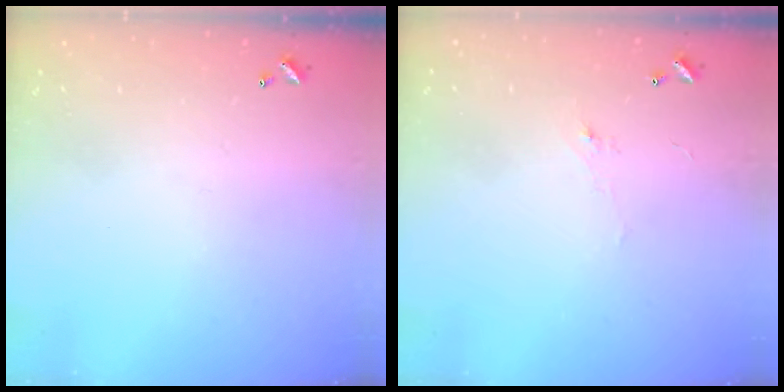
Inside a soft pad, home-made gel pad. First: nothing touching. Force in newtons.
{"total": 1.2, "press": 0.8, "slide": 0.8}